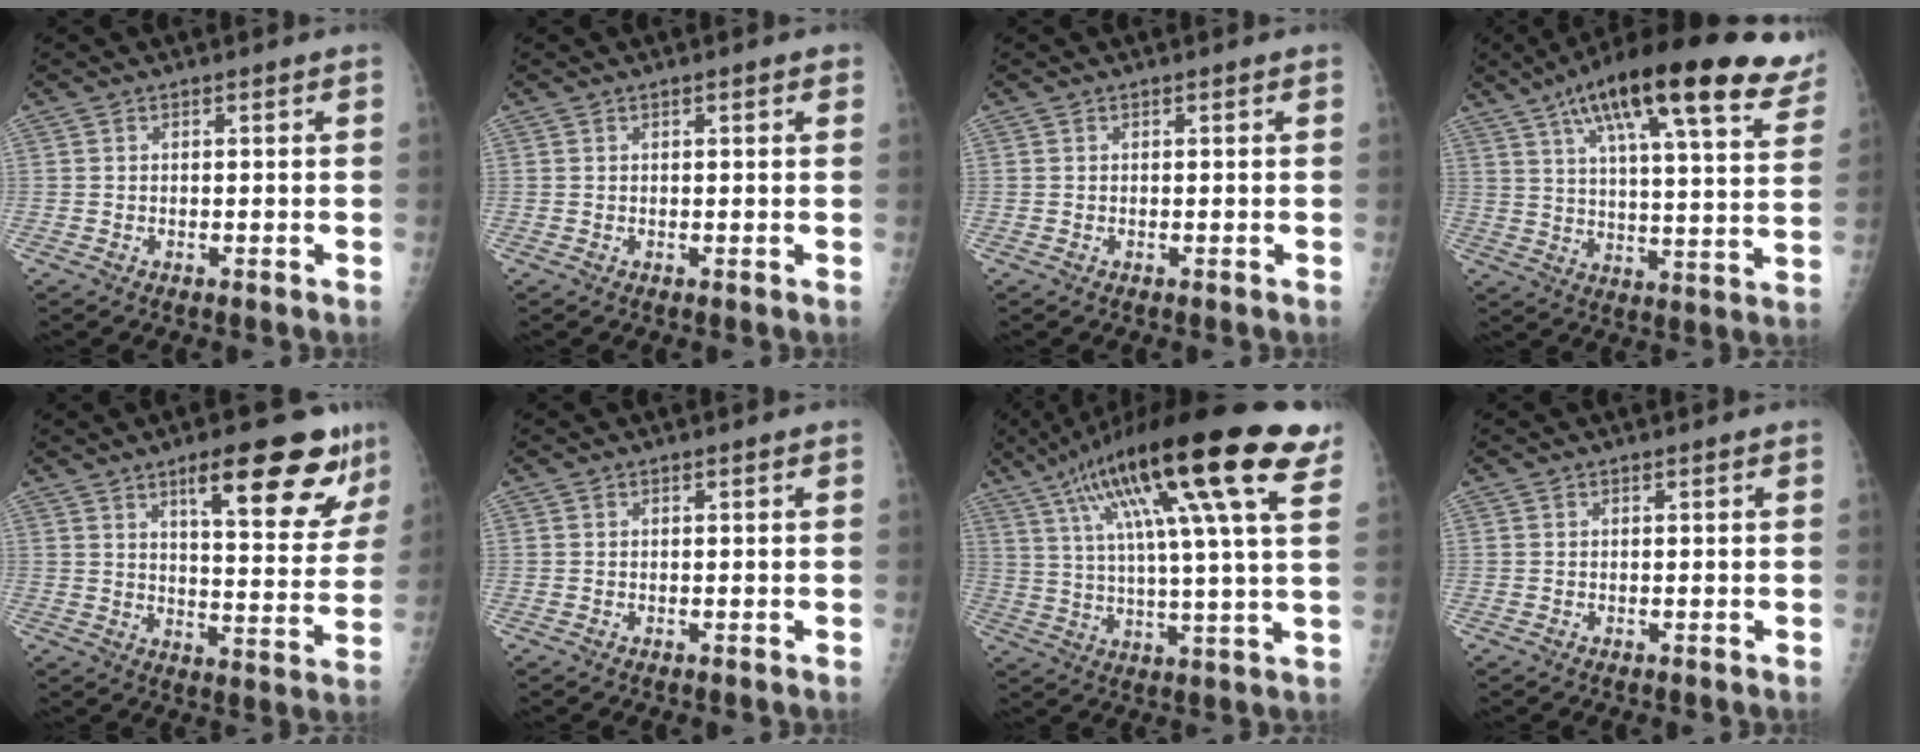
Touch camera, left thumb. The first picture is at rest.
{"total": 1.3, "force": [0.7, 0.4, 1.0], "torque": [-0.013, 0.001, 0.007]}
{"total": 0.0}
{"total": 27.5, "force": [17.0, 6.8, 20.5], "torque": [-0.291, -0.020, 0.242]}
{"total": 18.1, "force": [10.8, 5.0, 13.7], "torque": [-0.148, -0.050, 0.153]}
{"total": 0.0}
{"total": 27.6, "force": [14.3, 4.9, 23.1], "torque": [-0.375, -0.003, 0.222]}
{"total": 0.0}